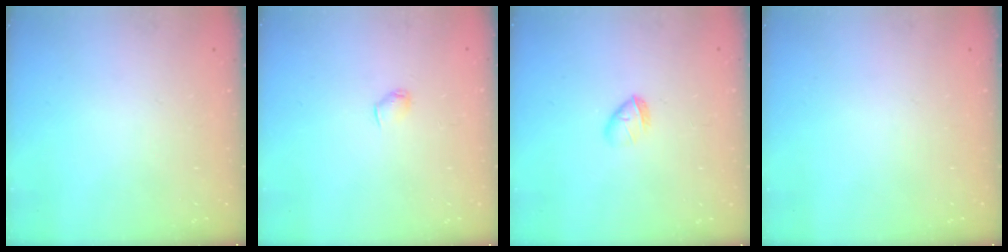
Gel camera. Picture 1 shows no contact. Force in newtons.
{"total": 3.9, "press": 3.9, "slide": 0.5}
{"total": 4.0, "press": 3.8, "slide": 1.0}
{"total": 0.0}